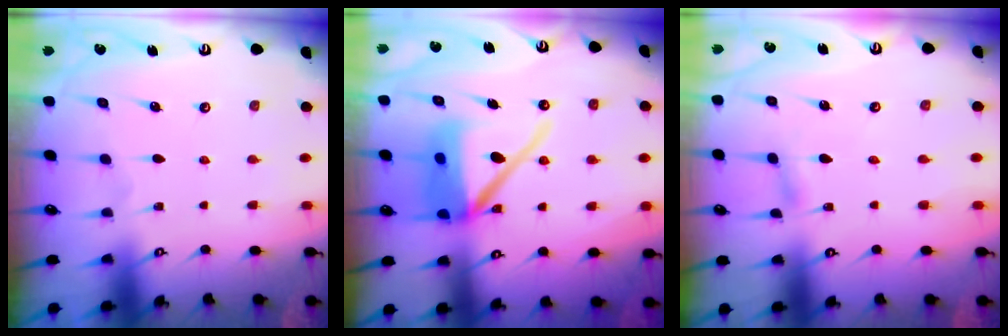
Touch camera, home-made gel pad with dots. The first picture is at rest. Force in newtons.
{"total": 13.7, "press": 13.6, "slide": 1.7}
{"total": 2.9, "press": 2.9, "slide": 0.3}